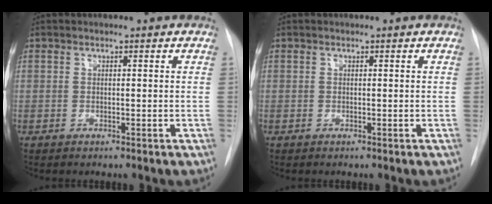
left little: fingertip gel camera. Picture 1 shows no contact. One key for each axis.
{"total": 0.0}